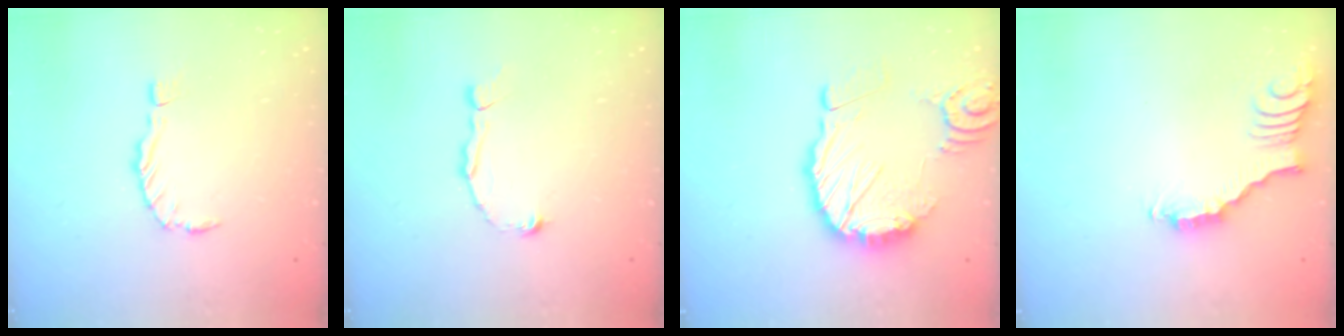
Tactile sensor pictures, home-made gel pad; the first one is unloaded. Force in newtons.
{"total": 4.3, "press": 4.3, "slide": 0.4}
{"total": 16.0, "press": 15.9, "slide": 1.8}
{"total": 2.6, "press": 2.6, "slide": 0.4}